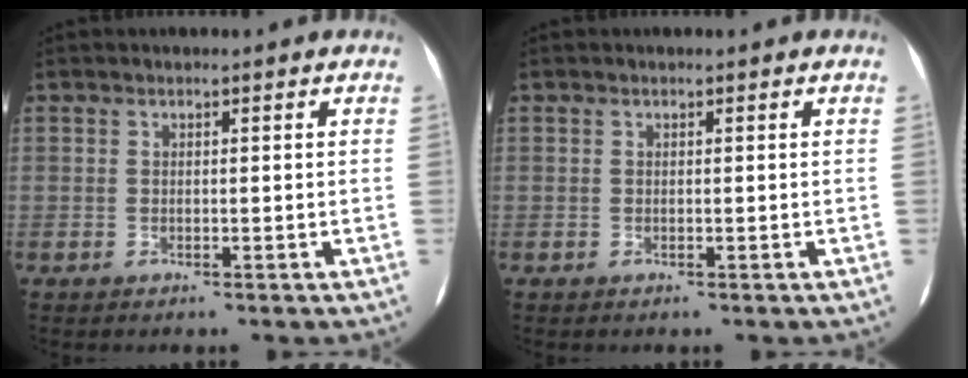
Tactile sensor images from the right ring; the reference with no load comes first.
{"total": 0.0}